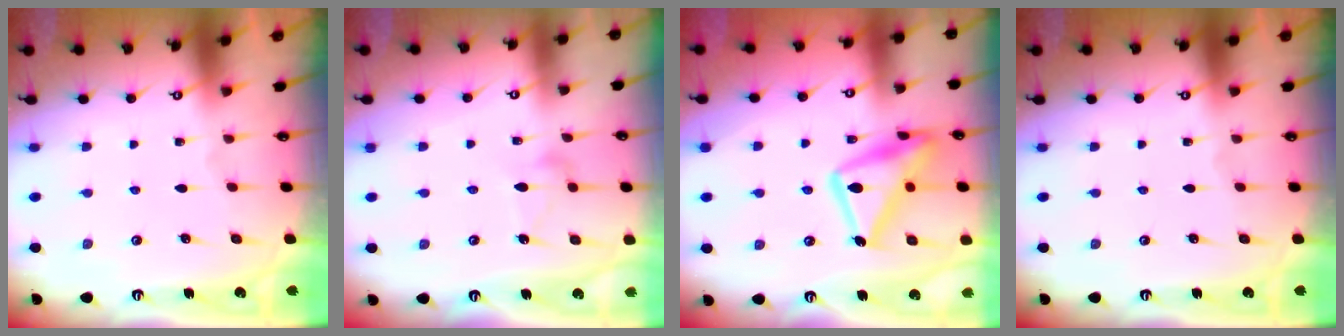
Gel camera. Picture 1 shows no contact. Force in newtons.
{"total": 7.9, "press": 7.9, "slide": 0.4}
{"total": 19.6, "press": 19.6, "slide": 1.3}
{"total": 0.0}